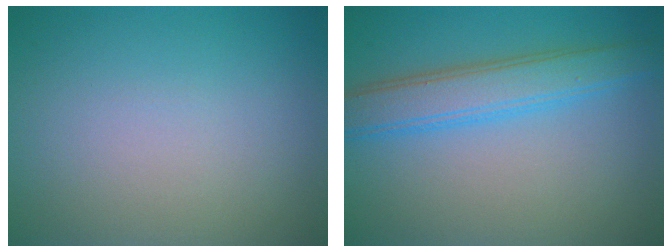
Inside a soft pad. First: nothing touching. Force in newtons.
{"total": 4.5, "press": 4.5, "slide": 0.1}